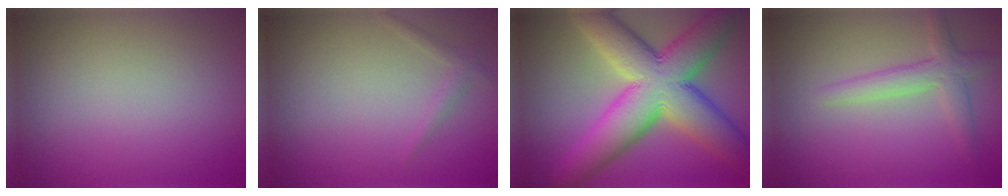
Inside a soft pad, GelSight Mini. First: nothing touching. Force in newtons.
{"total": 1.1, "press": 1.1, "slide": 0.1}
{"total": 13.3, "press": 13.3, "slide": 0.6}
{"total": 2.9, "press": 2.9, "slide": 0.1}